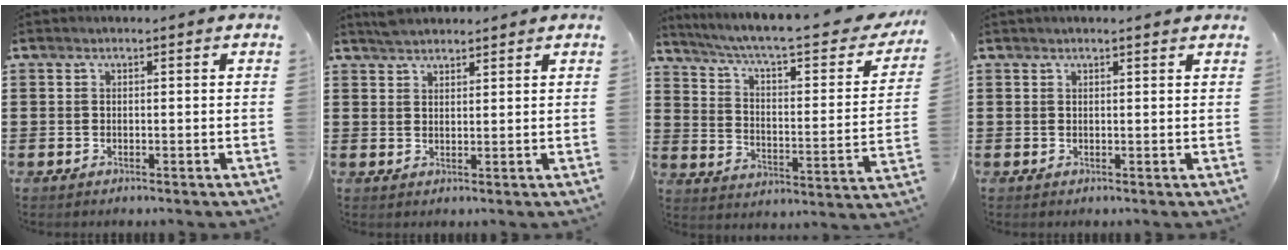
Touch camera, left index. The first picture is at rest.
{"total": 2.3, "force": [2.3, 0.4, 0.3], "torque": [-0.011, 0.004, 0.045]}
{"total": 6.9, "force": [5.3, 0.7, 4.4], "torque": [-0.109, -0.039, 0.083]}
{"total": 0.9, "force": [0.8, 0.4, 0.2], "torque": [-0.005, 0.002, 0.015]}